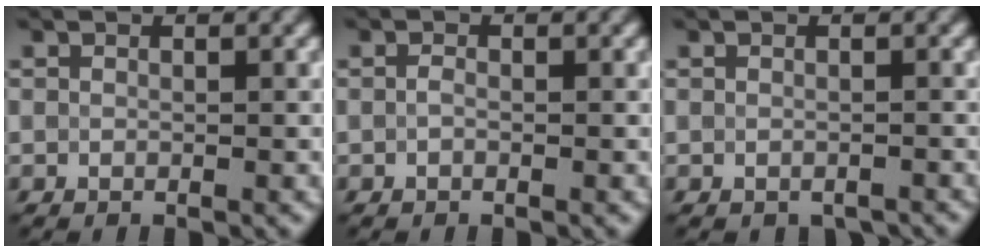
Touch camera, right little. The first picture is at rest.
{"total": 0.6, "force": [-0.1, 0.4, 0.5], "torque": [-0.014, 0.002, -0.003]}
{"total": 0.7, "force": [-0.6, 0.3, 0.2], "torque": [-0.003, -0.007, -0.009]}